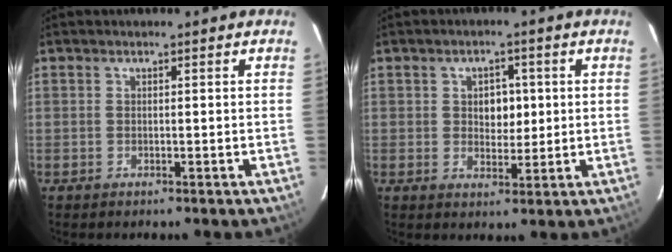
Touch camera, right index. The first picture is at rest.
{"total": 4.5, "force": [0.7, 3.3, 3.1], "torque": [-0.045, 0.008, 0.013]}